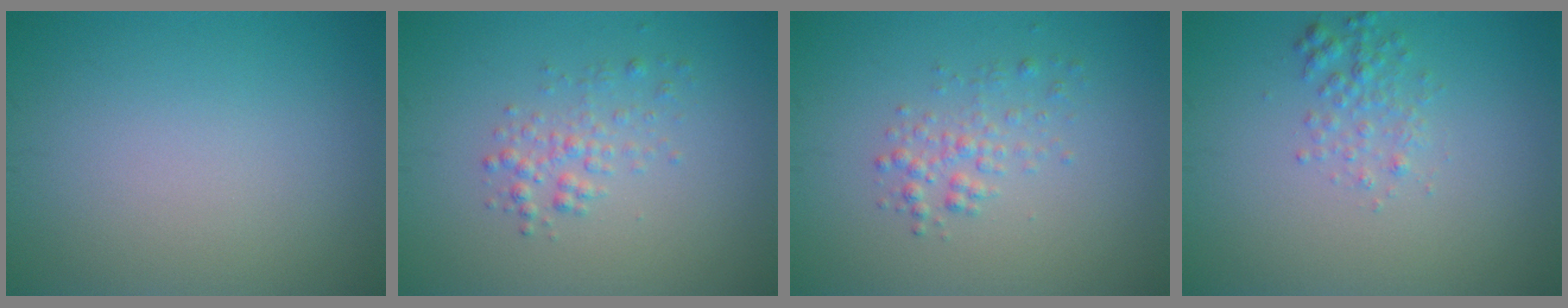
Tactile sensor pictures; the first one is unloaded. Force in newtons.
{"total": 1.8, "press": 1.8, "slide": 0.1}
{"total": 1.8, "press": 1.8, "slide": 0.1}
{"total": 1.8, "press": 1.8, "slide": 0.1}